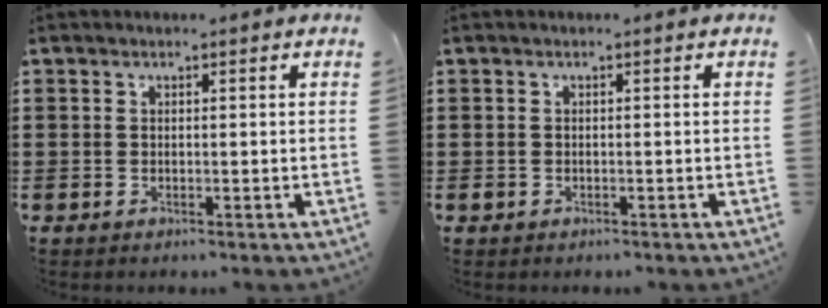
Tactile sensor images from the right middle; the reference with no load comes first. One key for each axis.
{"total": 0.6, "fx": -0.4, "fy": 0.4, "fz": 0.1, "tx": -0.004, "ty": 0.002, "tz": -0.010}